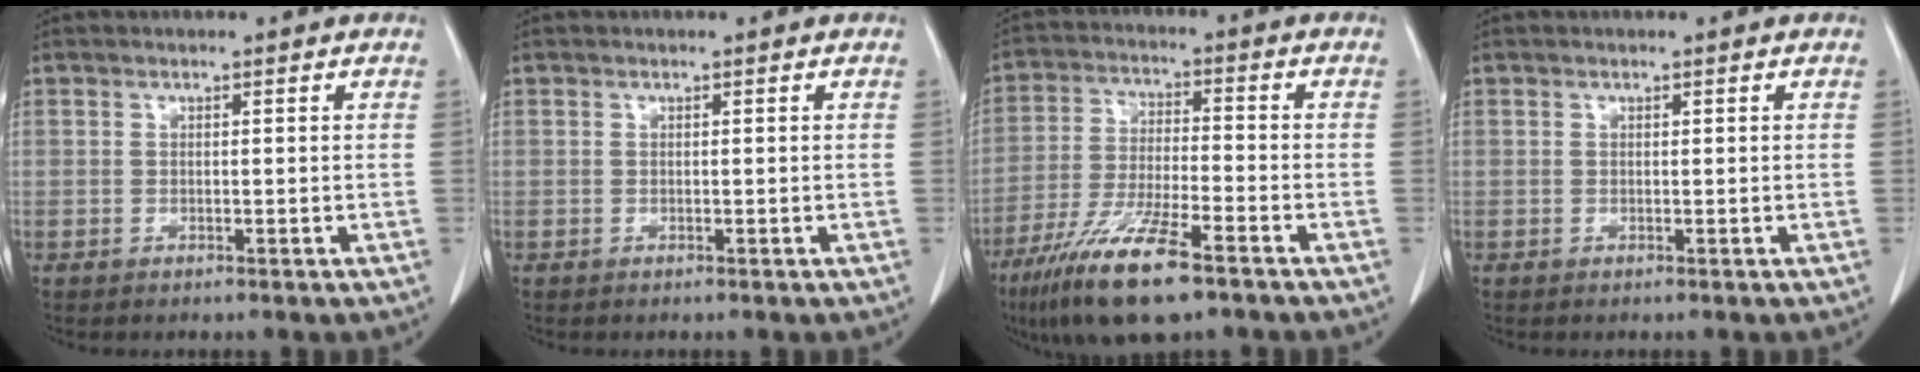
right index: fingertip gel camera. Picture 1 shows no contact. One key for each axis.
{"total": 0.0}
{"total": 13.2, "fx": -8.6, "fy": 1.9, "fz": 9.8, "tx": -0.195, "ty": -0.029, "tz": -0.153}
{"total": 0.0}